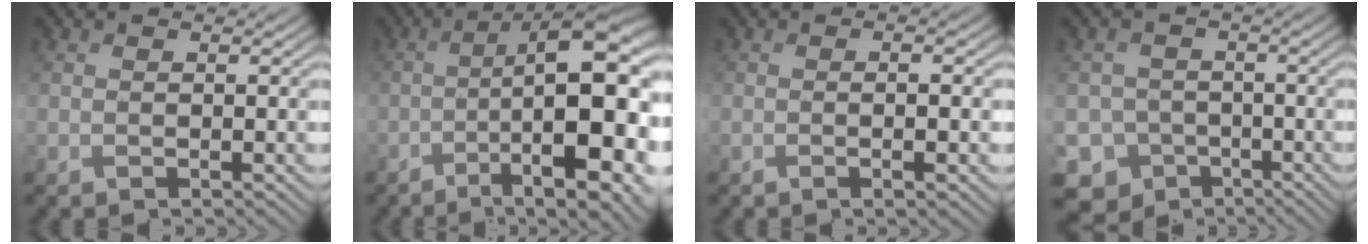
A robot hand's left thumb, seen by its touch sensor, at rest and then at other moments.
{"total": 17.8, "force": [-4.9, 5.6, 16.2], "torque": [-0.209, -0.003, -0.060]}
{"total": 2.9, "force": [-0.4, 0.6, 2.8], "torque": [-0.048, 0.002, -0.009]}
{"total": 9.2, "force": [-5.7, 7.1, 1.6], "torque": [-0.043, -0.022, -0.100]}